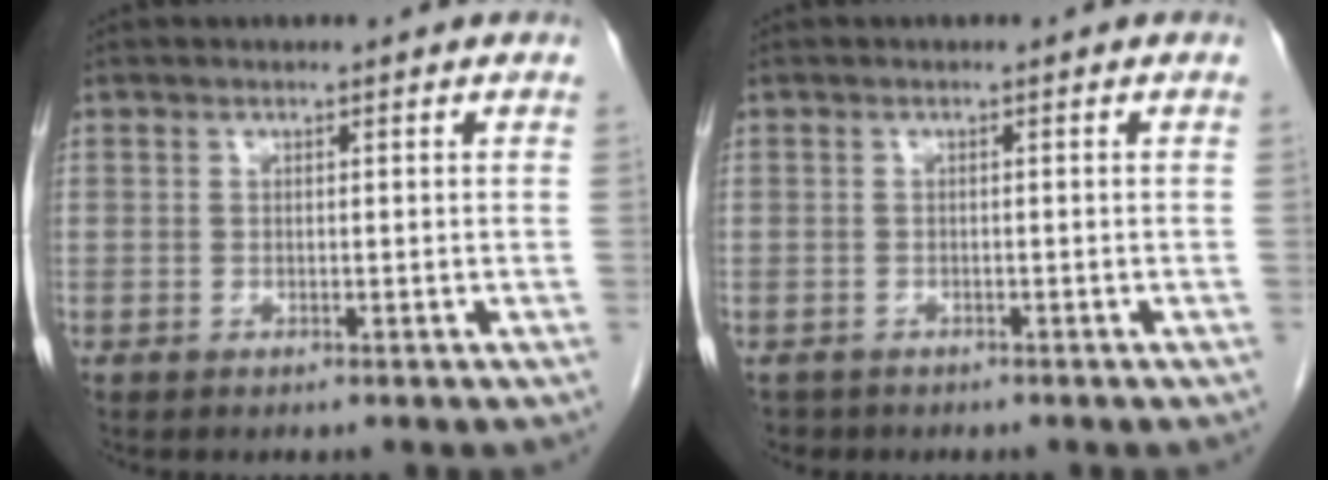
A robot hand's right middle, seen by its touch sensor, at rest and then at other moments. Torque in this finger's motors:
{"motor_torque": [0.07, -0.03, -0.01, 0.00]}